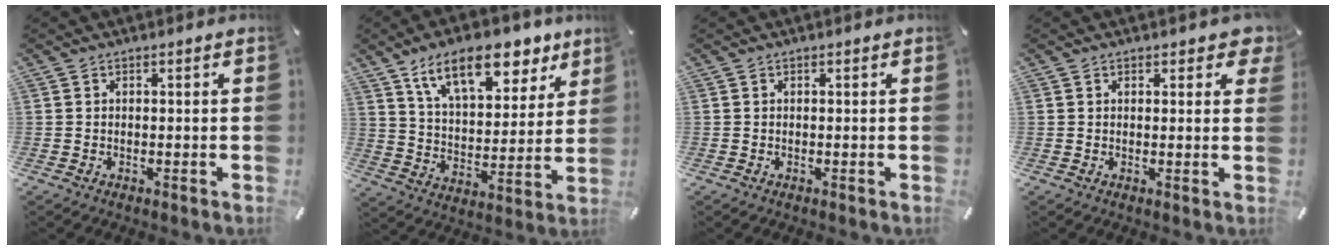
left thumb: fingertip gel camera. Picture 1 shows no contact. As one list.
[{"total": 16.6, "force": [10.8, 8.3, 9.3], "torque": [-0.146, -0.052, 0.187]}, {"total": 0.0}, {"total": 2.8, "force": [1.6, 1.6, 1.6], "torque": [-0.012, -0.004, 0.023]}]